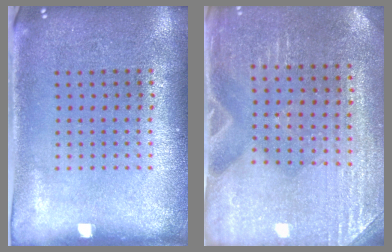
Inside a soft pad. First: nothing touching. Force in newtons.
{"total": 2.9, "press": 2.9, "slide": 0.4}